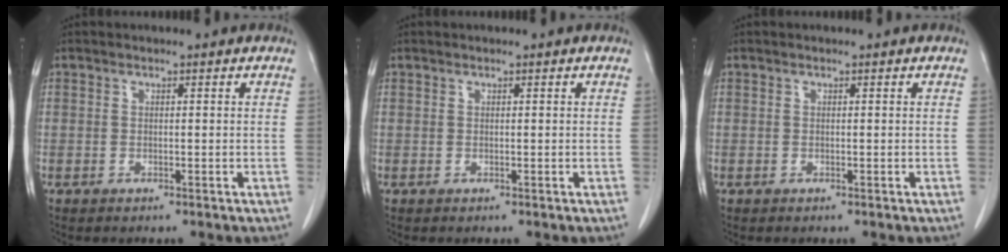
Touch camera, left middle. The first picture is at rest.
{"total": 0.0}
{"total": 0.0}